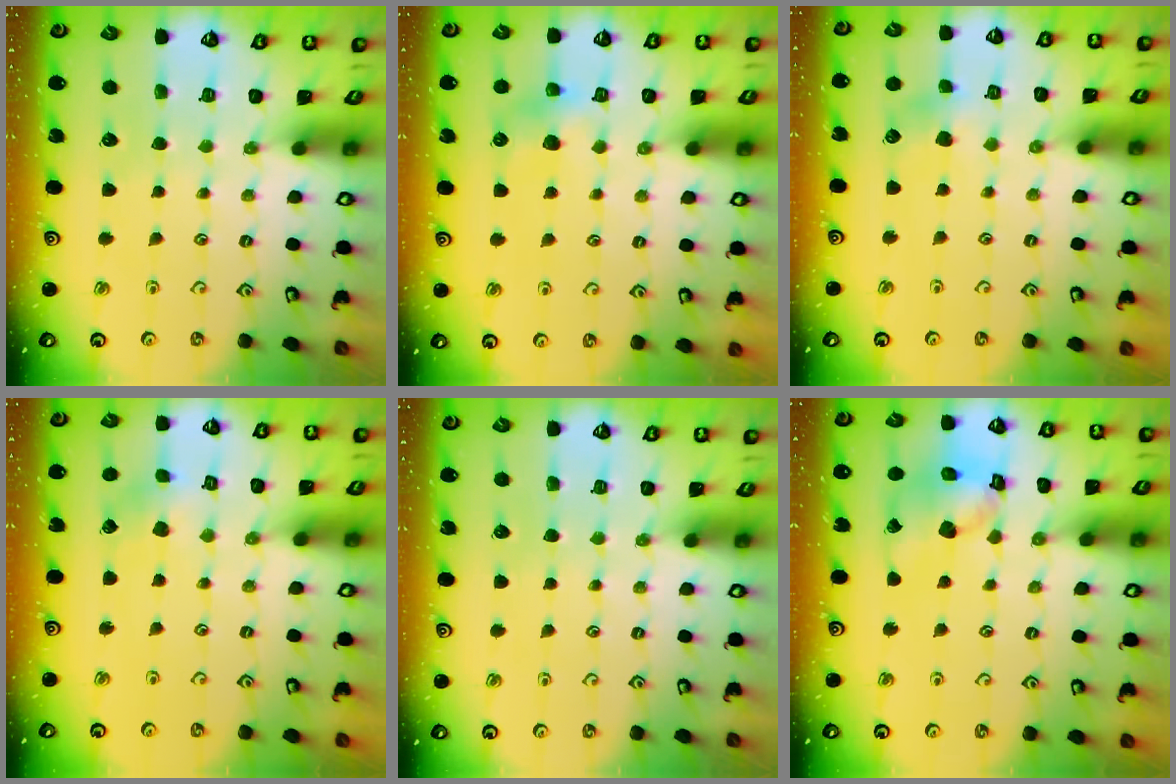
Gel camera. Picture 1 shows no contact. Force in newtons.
{"total": 5.4, "press": 5.3, "slide": 0.6}
{"total": 5.1, "press": 5.1, "slide": 0.5}
{"total": 2.8, "press": 2.8, "slide": 0.2}
{"total": 0.0}
{"total": 13.1, "press": 13.0, "slide": 1.5}